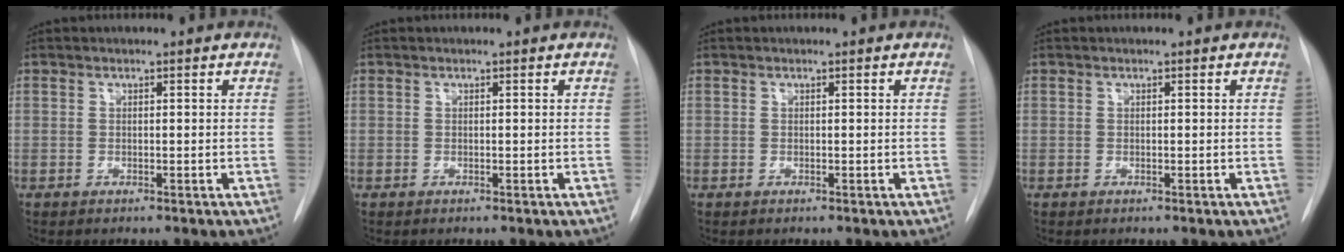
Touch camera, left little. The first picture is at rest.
{"total": 0.0}
{"total": 0.0}
{"total": 0.0}